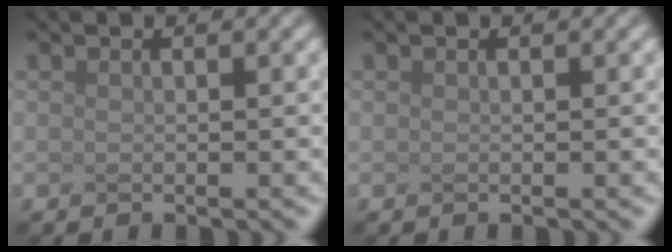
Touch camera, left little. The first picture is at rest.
{"total": 0.0}